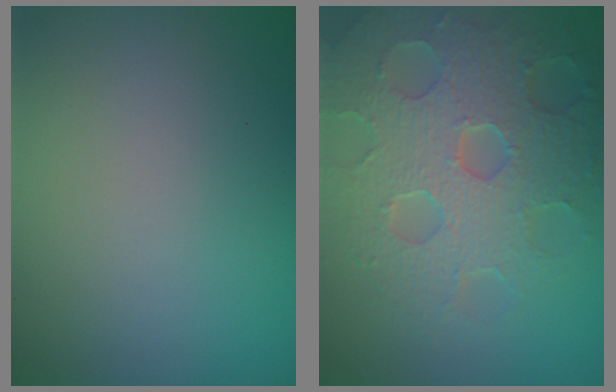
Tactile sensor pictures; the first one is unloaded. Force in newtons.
{"total": 7.8, "press": 6.0, "slide": 5.1}